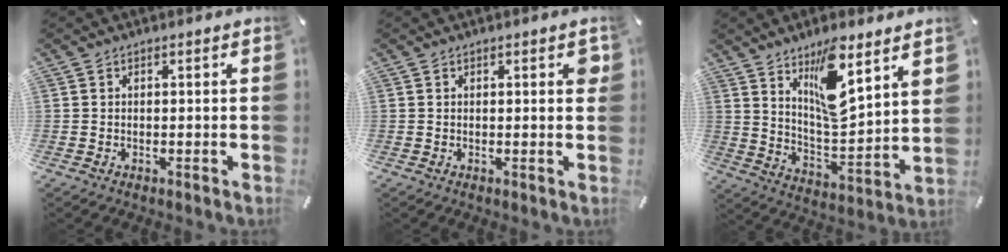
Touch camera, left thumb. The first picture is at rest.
{"total": 2.0, "force": [0.6, 0.8, 1.7], "torque": [-0.012, -0.005, 0.004]}
{"total": 13.5, "force": [9.4, 3.8, 8.9], "torque": [-0.144, -0.056, 0.160]}